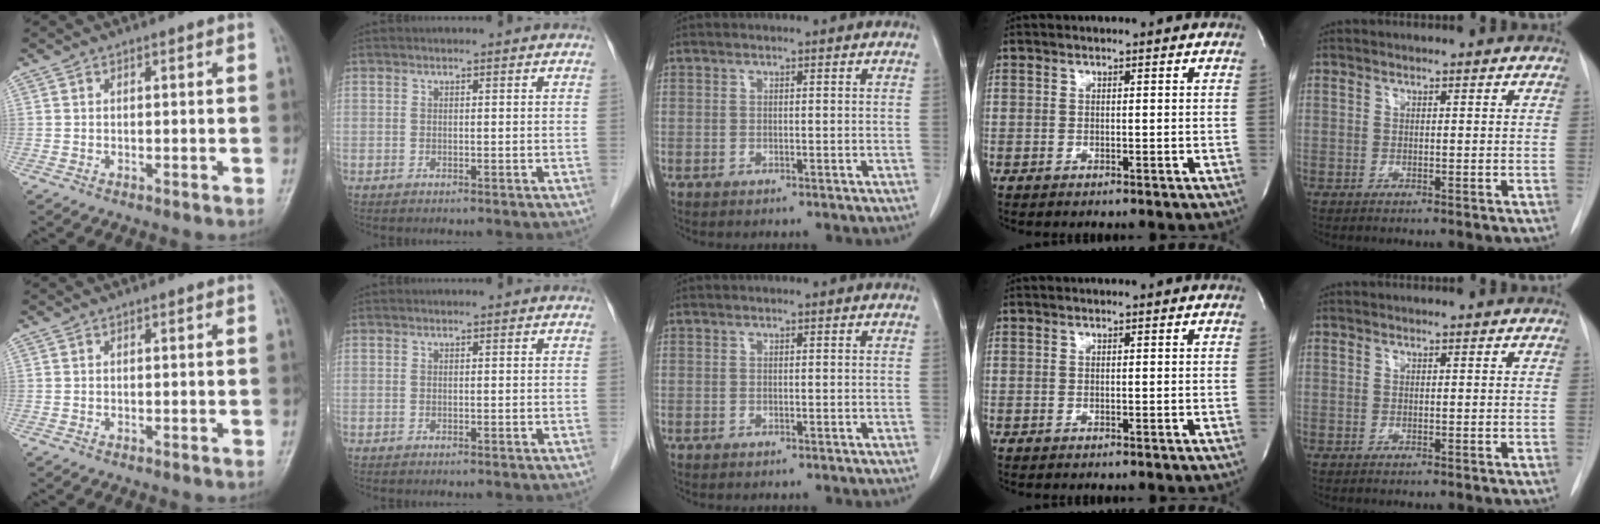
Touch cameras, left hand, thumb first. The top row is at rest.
{}